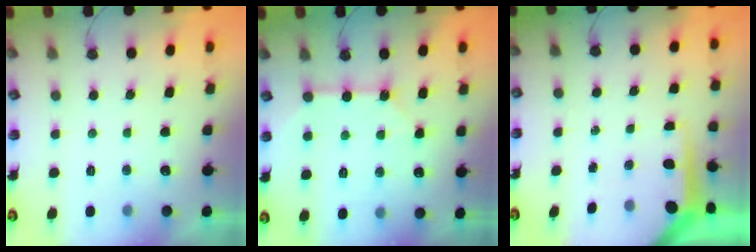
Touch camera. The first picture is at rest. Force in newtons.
{"total": 6.3, "press": 6.3, "slide": 0.7}
{"total": 7.8, "press": 7.7, "slide": 0.6}